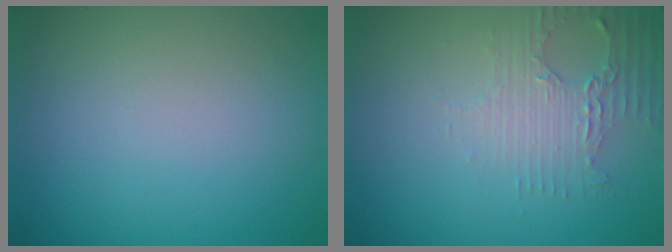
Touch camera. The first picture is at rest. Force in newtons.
{"total": 2.9, "press": 2.5, "slide": 1.5}